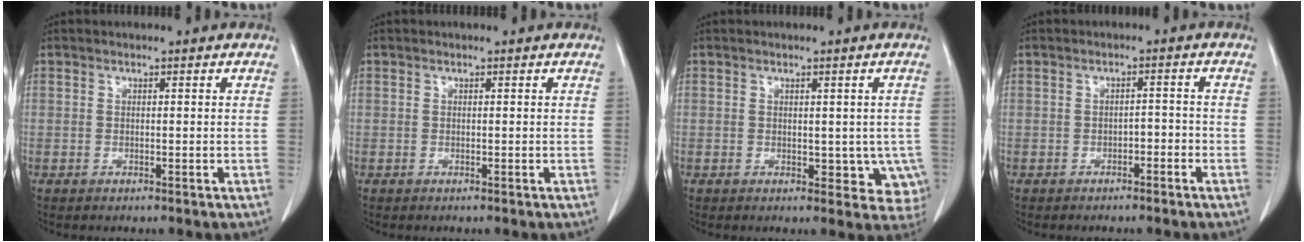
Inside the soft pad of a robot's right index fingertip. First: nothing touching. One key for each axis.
{"total": 0.0}
{"total": 5.4, "fx": -0.3, "fy": 3.6, "fz": 4.1, "tx": -0.016, "ty": -0.002, "tz": 0.001}
{"total": 1.8, "fx": -1.1, "fy": 0.8, "fz": 1.1, "tx": -0.017, "ty": 0.003, "tz": -0.015}